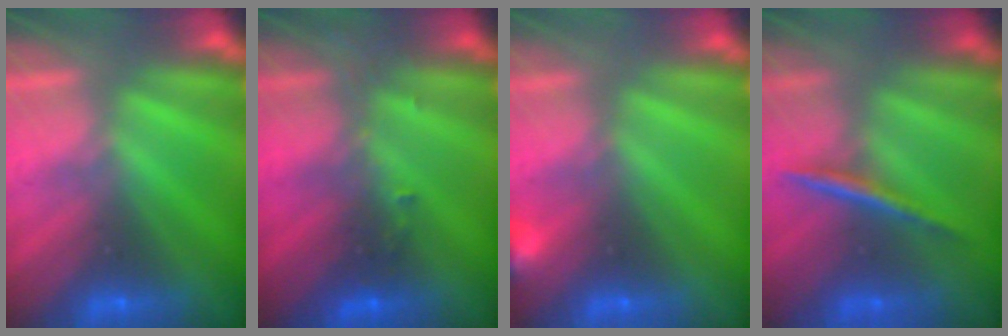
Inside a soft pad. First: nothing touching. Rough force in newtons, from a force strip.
{"total": 2.7}
{"total": 3.2}
{"total": 2.2}